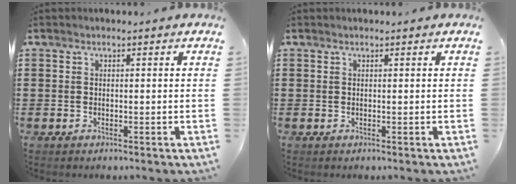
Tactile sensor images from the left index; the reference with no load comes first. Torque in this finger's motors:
{"motor_torque": [-0.10, -0.04, -0.04, -0.01]}